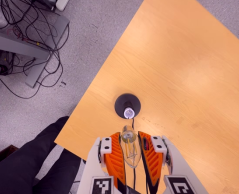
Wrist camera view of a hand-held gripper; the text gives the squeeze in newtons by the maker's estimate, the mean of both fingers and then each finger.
{"total": 22.6, "left": 24.3, "right": 21.0}